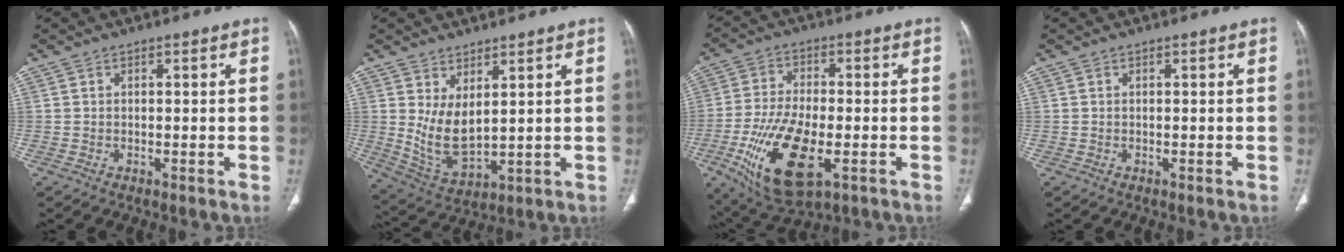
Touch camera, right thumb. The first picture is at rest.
{"total": 8.3, "force": [2.5, 4.0, 6.8], "torque": [-0.125, -0.032, 0.069]}
{"total": 16.7, "force": [-5.6, 7.3, 14.0], "torque": [-0.269, -0.003, -0.089]}
{"total": 0.0}